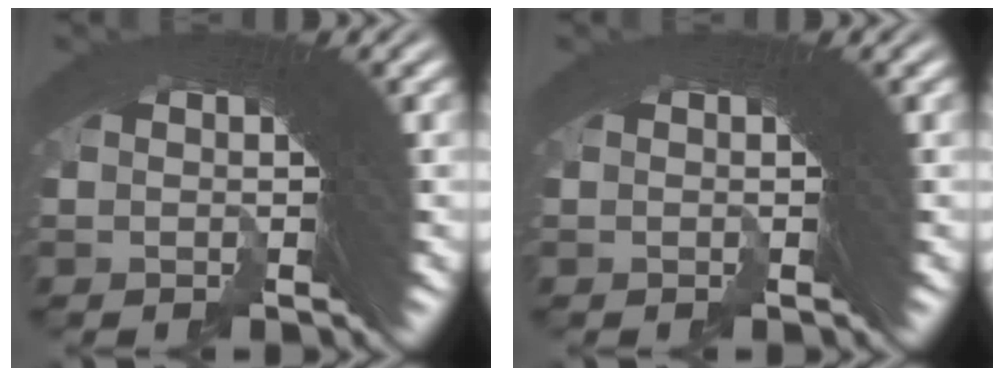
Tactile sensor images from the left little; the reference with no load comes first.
{"total": 0.0}